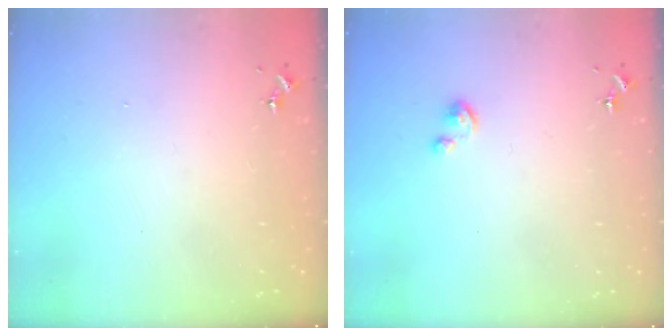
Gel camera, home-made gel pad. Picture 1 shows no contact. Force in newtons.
{"total": 2.8, "press": 2.8, "slide": 0.2}